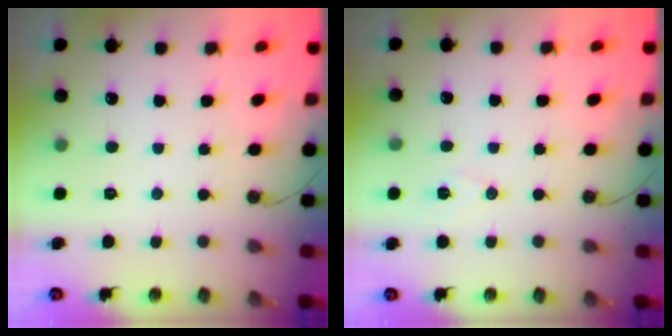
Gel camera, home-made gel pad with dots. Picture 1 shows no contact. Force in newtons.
{"total": 7.0, "press": 5.3, "slide": 4.5}